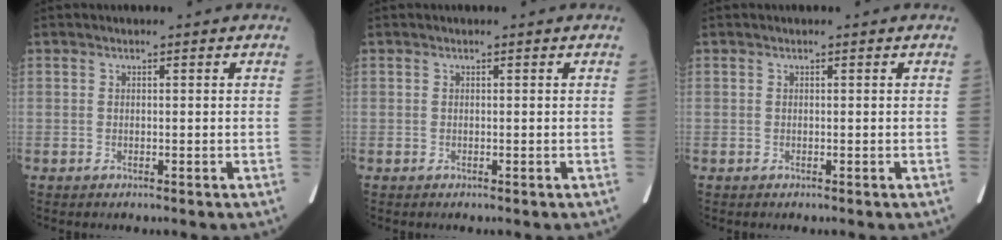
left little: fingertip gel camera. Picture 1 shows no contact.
{"total": 0.0}
{"total": 0.0}